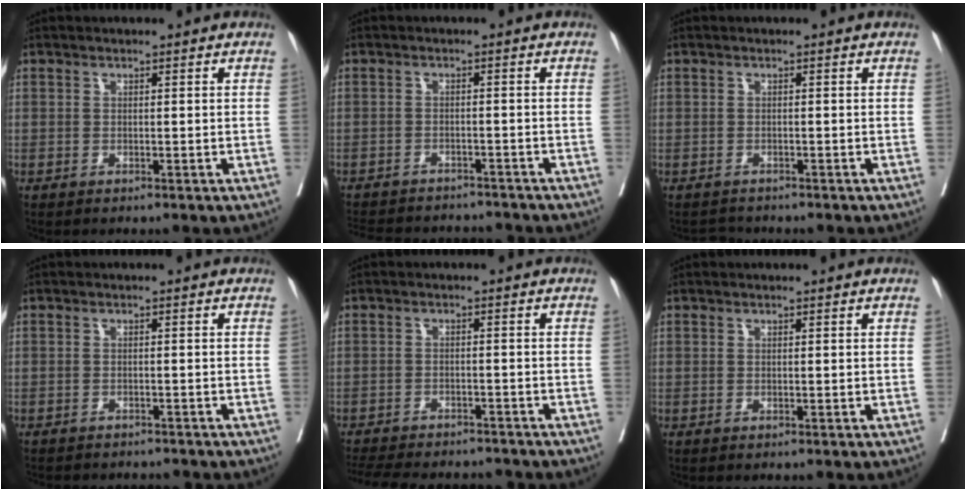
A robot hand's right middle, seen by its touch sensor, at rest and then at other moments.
{"total": 13.6, "force": [-12.6, 3.7, 3.9], "torque": [-0.087, 0.003, -0.165]}
{"total": 1.4, "force": [-1.3, 0.5, -0.4], "torque": [0.005, -0.005, -0.022]}
{"total": 6.8, "force": [-6.4, 1.6, 1.6], "torque": [-0.017, -0.005, -0.081]}
{"total": 14.8, "force": [-13.4, 3.7, 5.1], "torque": [-0.117, -0.009, -0.183]}
{"total": 0.0}